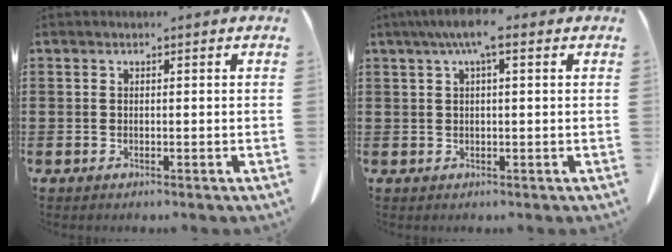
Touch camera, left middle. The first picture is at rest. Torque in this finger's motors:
{"motor_torque": [0.16, -0.15, 0.04, 0.00]}